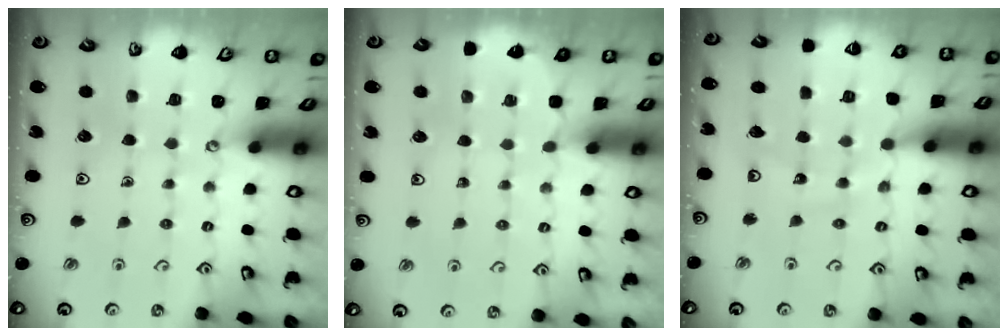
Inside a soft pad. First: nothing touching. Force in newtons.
{"total": 2.1, "press": 2.1, "slide": 0.2}
{"total": 9.7, "press": 9.7, "slide": 1.2}